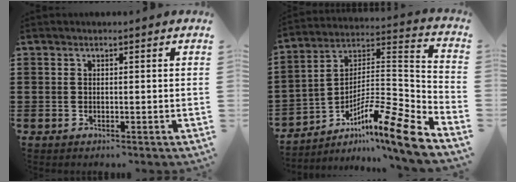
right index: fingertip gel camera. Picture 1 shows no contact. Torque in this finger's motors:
{"motor_torque": [-0.40, 0.00, -0.03, -0.04]}